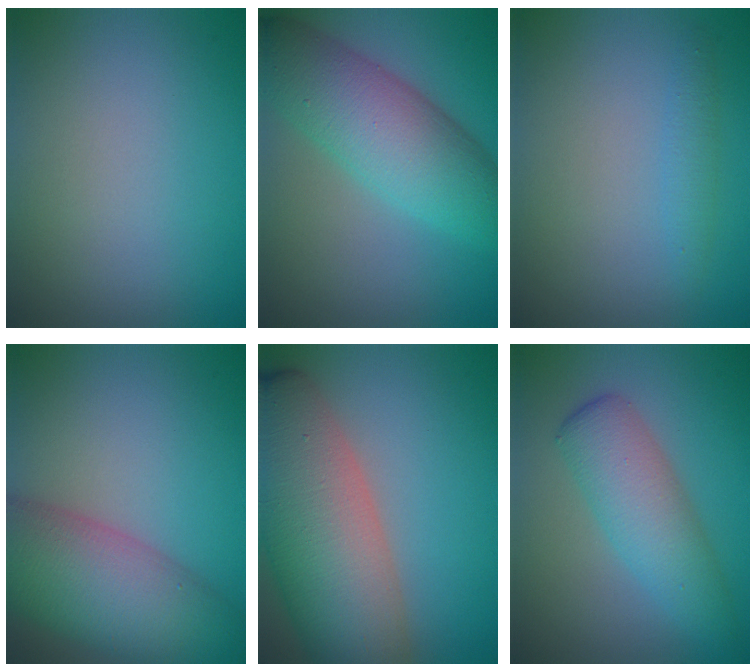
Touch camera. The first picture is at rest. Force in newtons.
{"total": 8.5, "press": 8.5, "slide": 0.2}
{"total": 1.3, "press": 1.3, "slide": 0.0}
{"total": 10.1, "press": 10.1, "slide": 0.6}
{"total": 13.1, "press": 13.0, "slide": 0.7}
{"total": 5.0, "press": 5.0, "slide": 0.2}